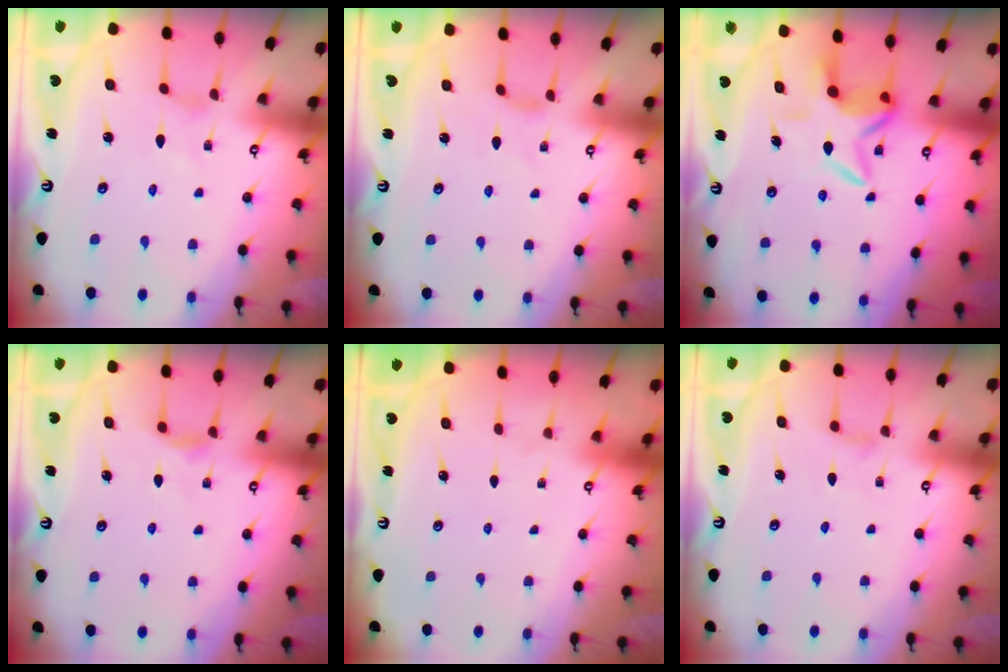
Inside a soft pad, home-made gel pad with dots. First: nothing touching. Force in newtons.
{"total": 1.5, "press": 1.4, "slide": 0.4}
{"total": 6.9, "press": 6.9, "slide": 0.6}
{"total": 5.6, "press": 5.5, "slide": 0.7}
{"total": 0.0}
{"total": 3.0, "press": 2.9, "slide": 0.5}